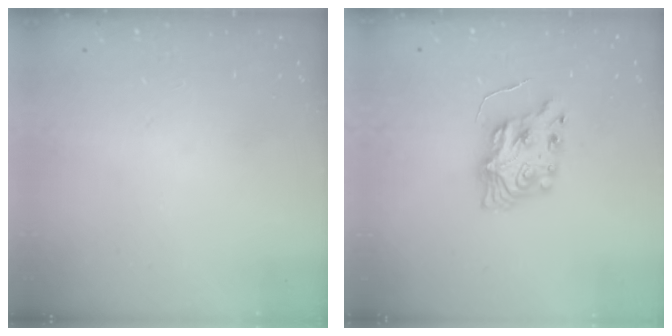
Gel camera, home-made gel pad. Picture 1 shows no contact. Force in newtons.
{"total": 7.9, "press": 7.9, "slide": 0.2}